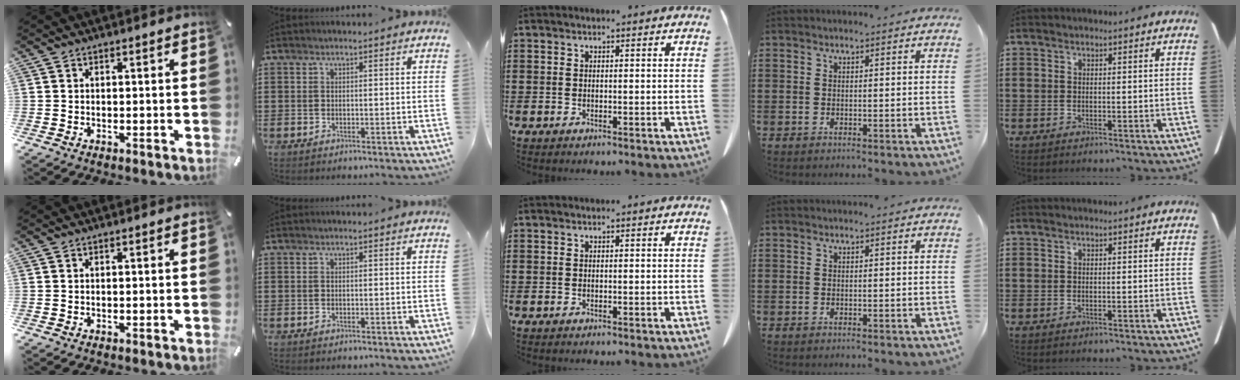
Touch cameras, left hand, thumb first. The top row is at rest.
{}